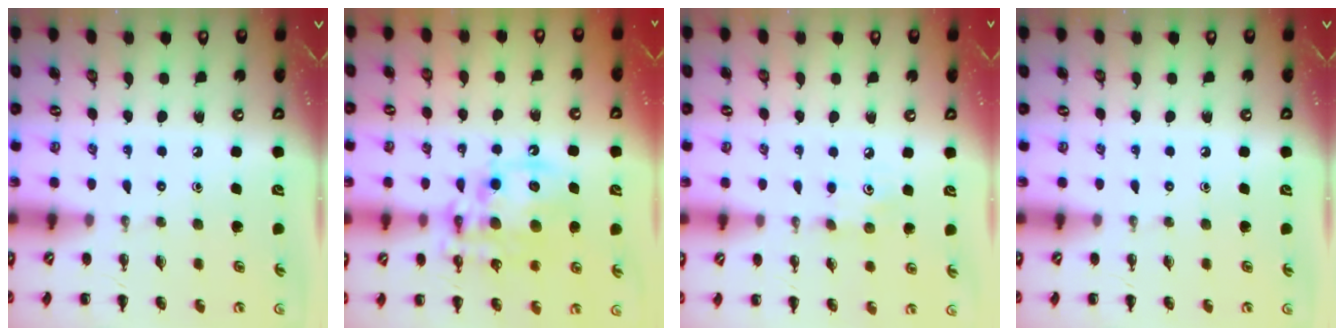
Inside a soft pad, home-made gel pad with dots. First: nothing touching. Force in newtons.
{"total": 13.9, "press": 13.4, "slide": 3.4}
{"total": 4.8, "press": 4.6, "slide": 1.4}
{"total": 0.0}